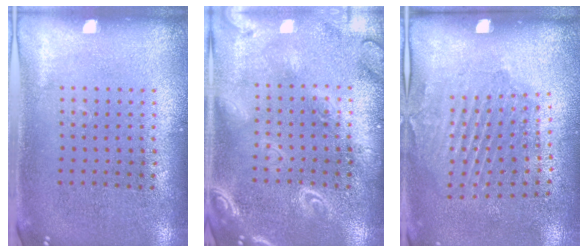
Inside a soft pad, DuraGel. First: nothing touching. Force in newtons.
{"total": 3.9, "press": 3.8, "slide": 0.5}
{"total": 1.9, "press": 1.2, "slide": 1.5}